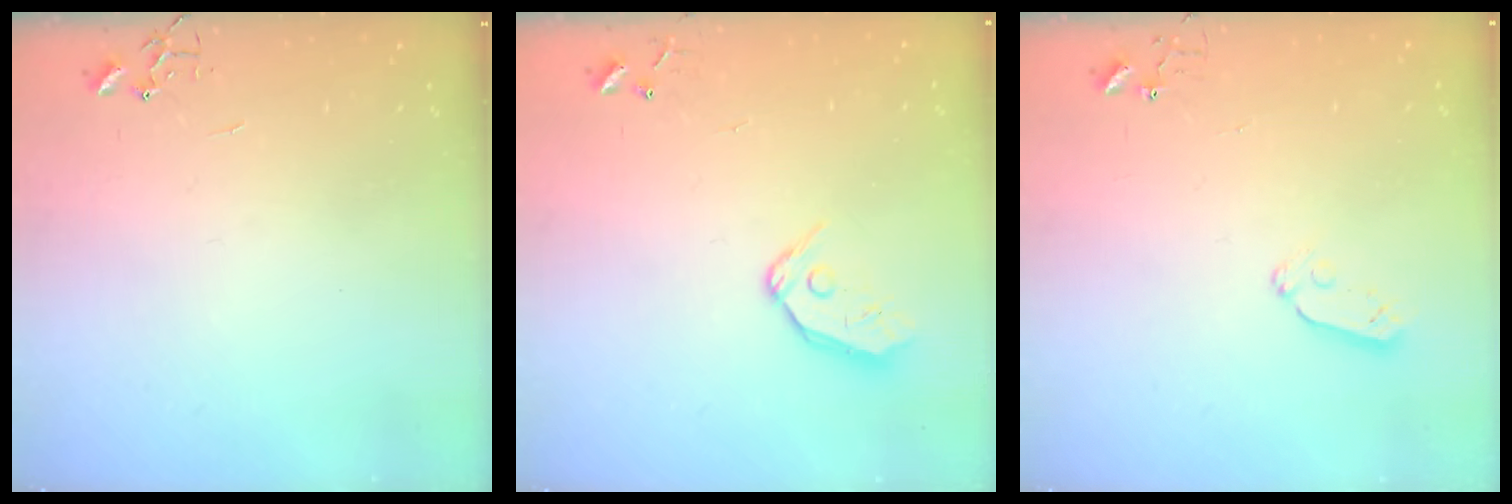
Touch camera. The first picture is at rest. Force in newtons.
{"total": 8.7, "press": 8.7, "slide": 1.0}
{"total": 4.7, "press": 4.6, "slide": 0.9}